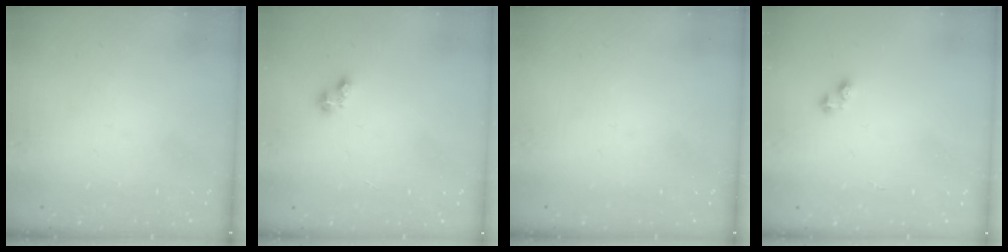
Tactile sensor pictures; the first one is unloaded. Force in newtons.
{"total": 2.5, "press": 2.5, "slide": 0.4}
{"total": 0.0}
{"total": 2.2, "press": 2.2, "slide": 0.3}